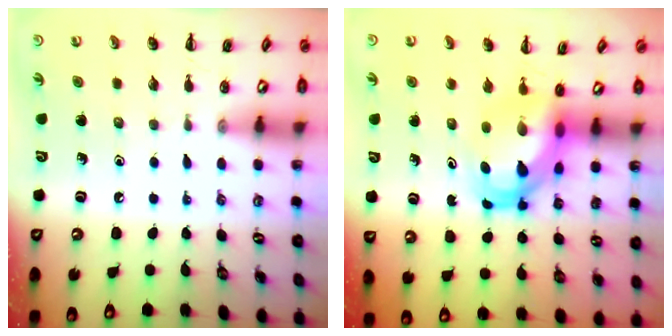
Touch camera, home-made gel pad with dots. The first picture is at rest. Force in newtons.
{"total": 5.8, "press": 5.7, "slide": 1.4}